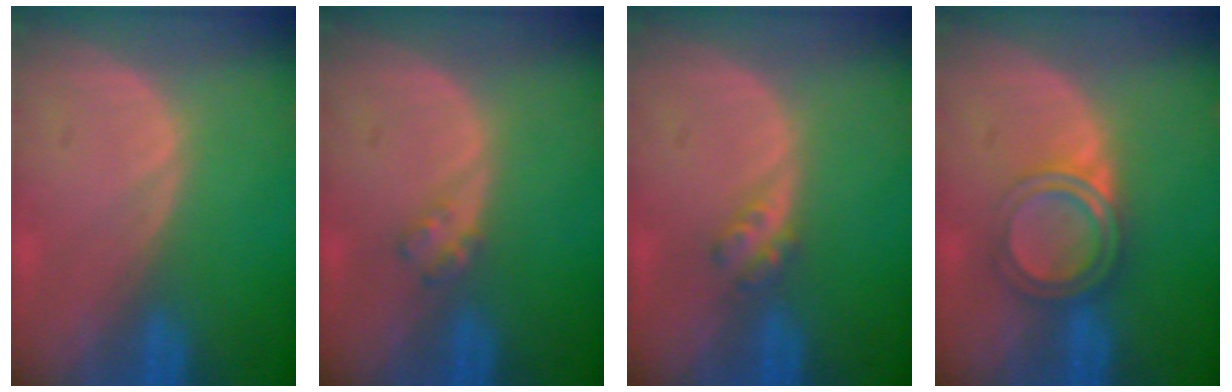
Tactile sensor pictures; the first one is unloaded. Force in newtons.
{"total": 1.7, "press": 1.7, "slide": 0.3}
{"total": 2.5, "press": 2.1, "slide": 1.4}
{"total": 4.8, "press": 4.5, "slide": 1.7}